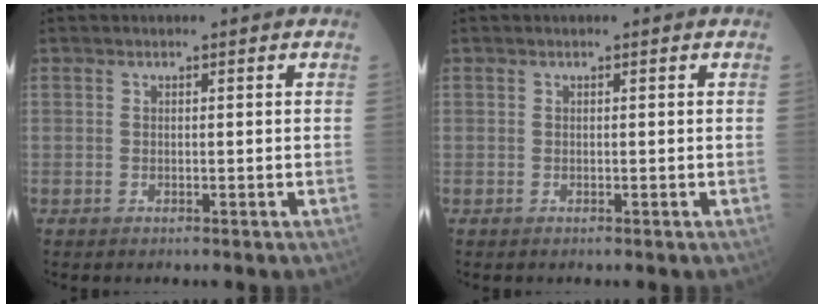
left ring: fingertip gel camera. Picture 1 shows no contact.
{"total": 0.0}